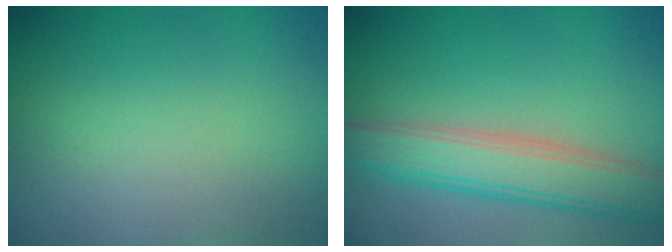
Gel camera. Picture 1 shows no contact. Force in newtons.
{"total": 5.2, "press": 5.2, "slide": 0.2}